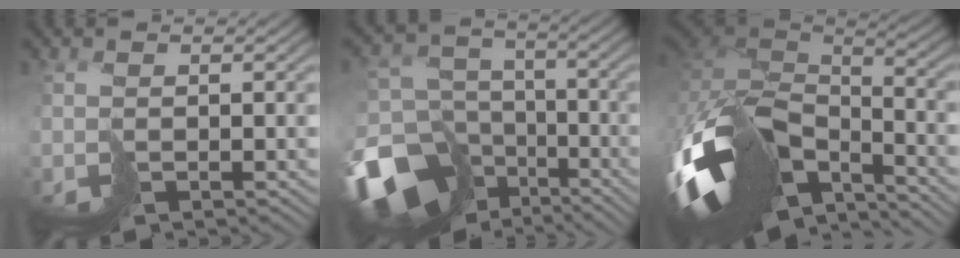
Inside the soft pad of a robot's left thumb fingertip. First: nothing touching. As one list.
[{"total": 17.9, "force": [-9.6, 13.4, 7.1], "torque": [-0.223, -0.052, -0.129]}, {"total": 15.5, "force": [-6.9, 8.9, 10.7], "torque": [-0.290, -0.029, -0.103]}]